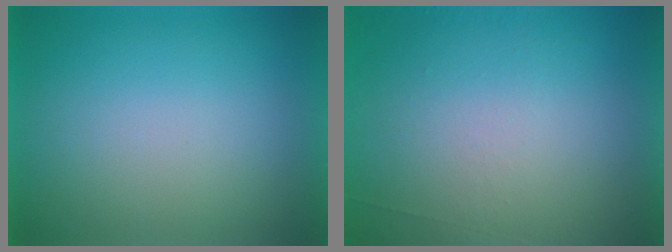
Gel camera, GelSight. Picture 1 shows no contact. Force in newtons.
{"total": 5.6}